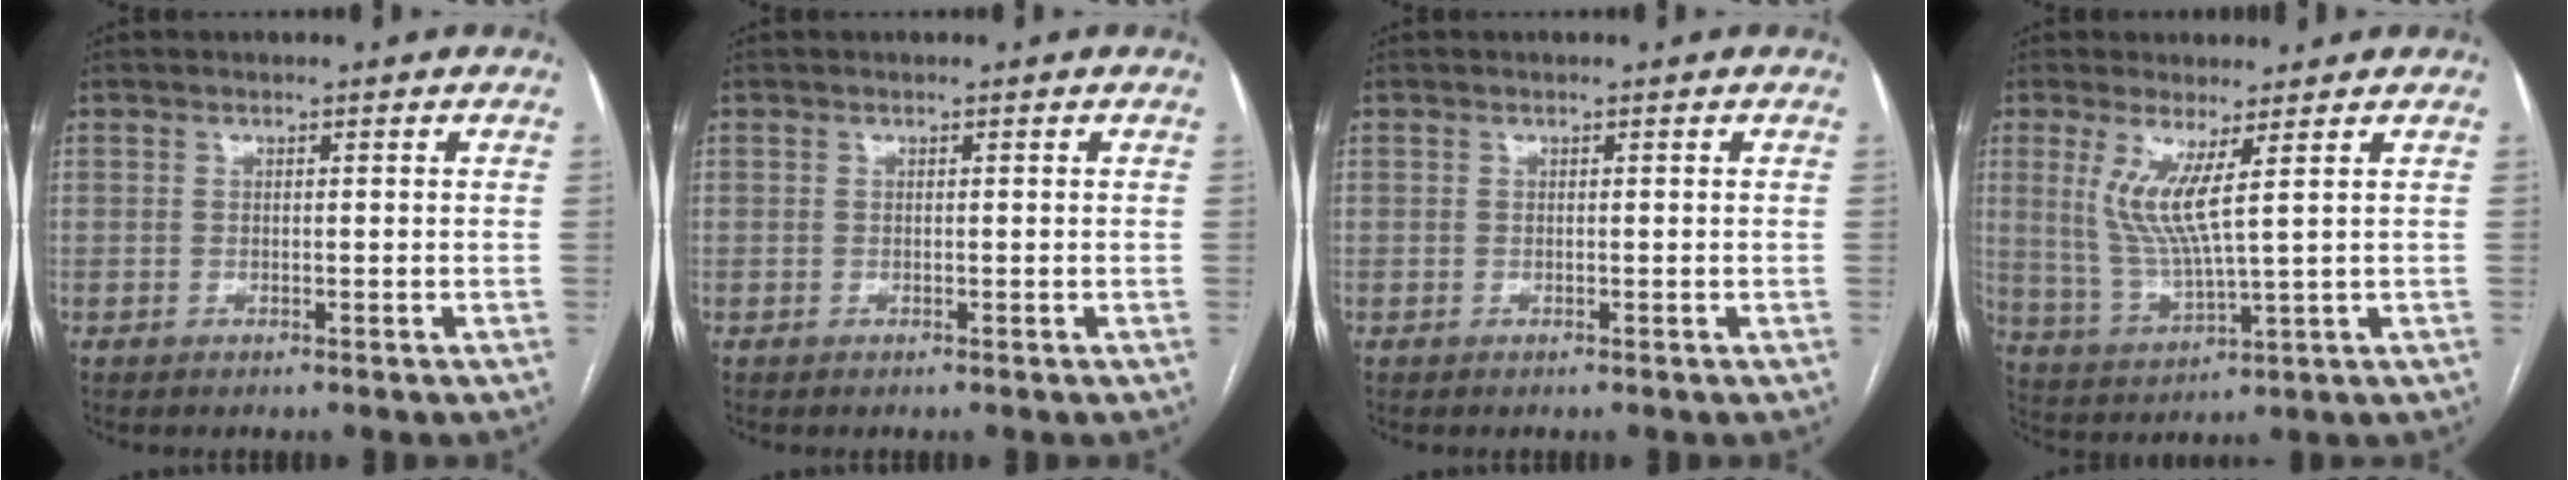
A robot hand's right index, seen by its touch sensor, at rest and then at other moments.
{"total": 0.0}
{"total": 0.0}
{"total": 7.5, "force": [2.7, 0.1, 7.1], "torque": [-0.155, -0.016, 0.060]}